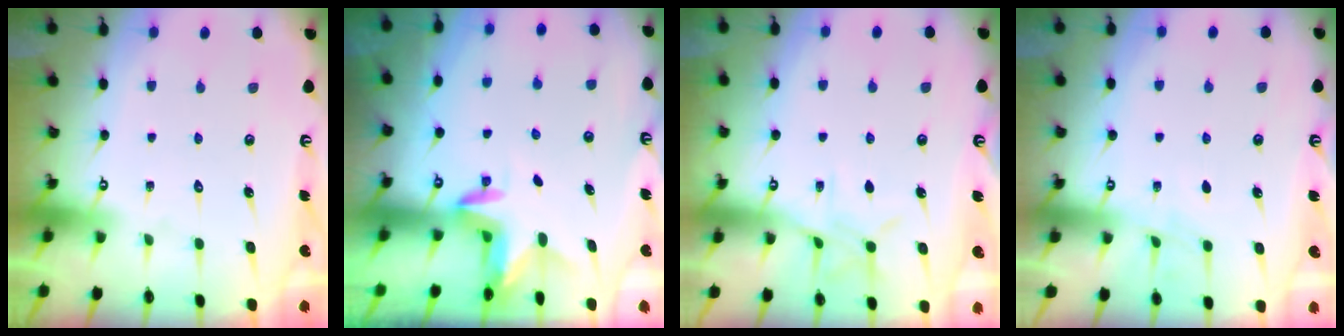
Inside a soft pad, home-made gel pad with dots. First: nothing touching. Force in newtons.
{"total": 2.7, "press": 2.7, "slide": 0.1}
{"total": 8.5, "press": 8.5, "slide": 0.5}
{"total": 4.2, "press": 4.2, "slide": 0.6}